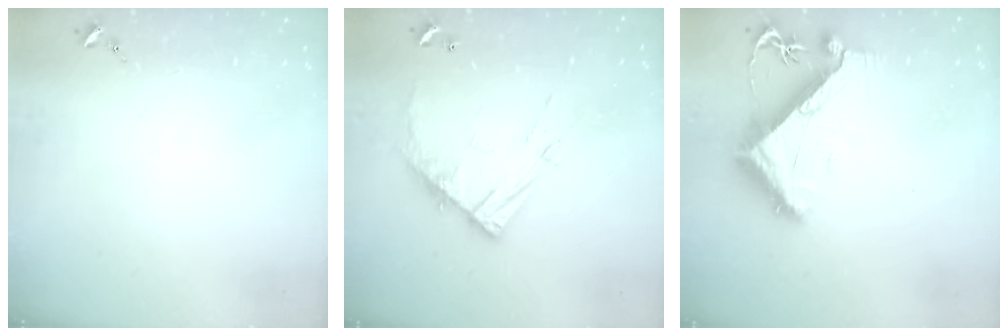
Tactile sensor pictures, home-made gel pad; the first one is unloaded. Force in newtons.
{"total": 12.4, "press": 12.3, "slide": 1.2}
{"total": 10.3, "press": 10.2, "slide": 1.5}